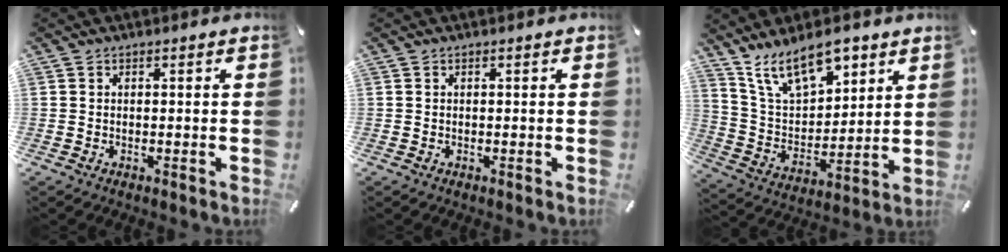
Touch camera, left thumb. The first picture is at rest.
{"total": 0.0}
{"total": 14.2, "force": [9.9, 7.2, 7.2], "torque": [-0.139, -0.045, 0.185]}